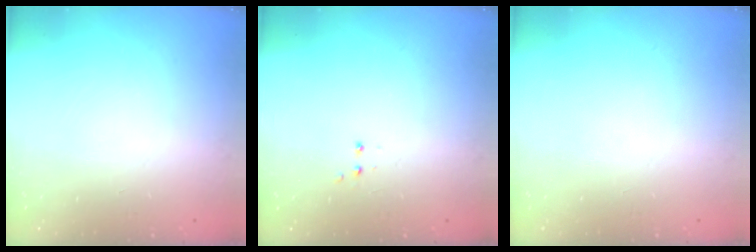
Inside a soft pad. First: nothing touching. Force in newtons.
{"total": 2.8, "press": 2.8, "slide": 0.6}
{"total": 0.0}